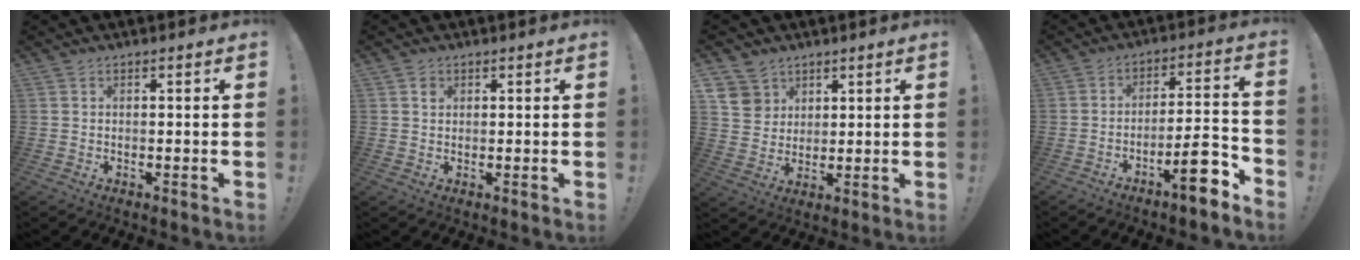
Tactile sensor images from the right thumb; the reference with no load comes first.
{"total": 1.3, "force": [0.5, 1.1, 0.3], "torque": [0.002, 0.001, 0.007]}
{"total": 7.8, "force": [4.6, 6.2, 1.2], "torque": [-0.016, -0.031, 0.095]}
{"total": 12.2, "force": [-7.4, 2.6, 9.3], "torque": [-0.119, 0.044, -0.118]}